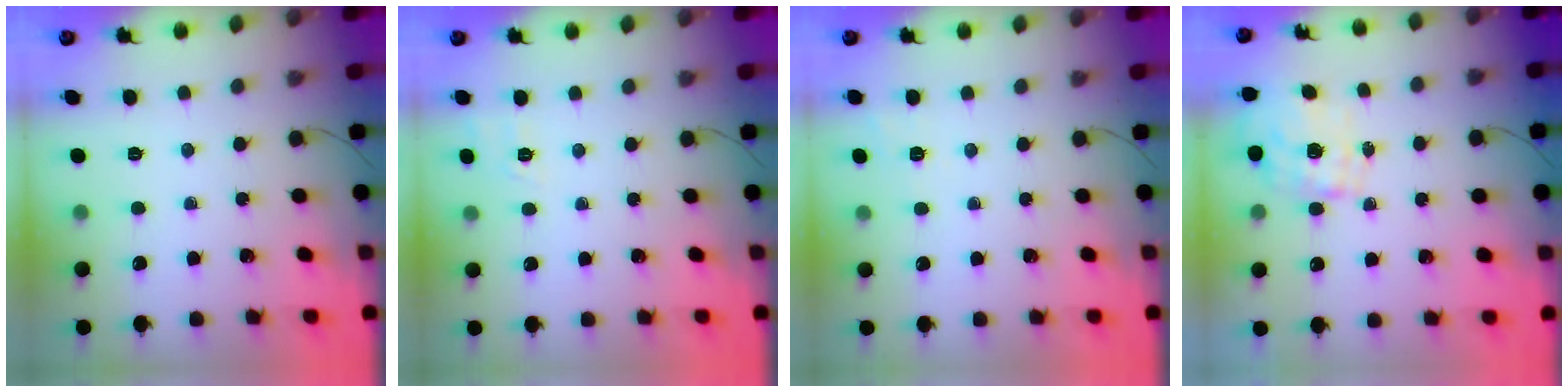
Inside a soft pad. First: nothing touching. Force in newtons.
{"total": 1.9, "press": 0.7, "slide": 1.7}
{"total": 2.2, "press": 0.9, "slide": 2.0}
{"total": 1.6, "press": 1.4, "slide": 0.8}